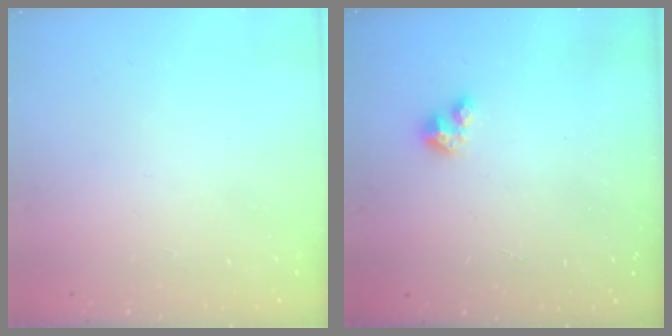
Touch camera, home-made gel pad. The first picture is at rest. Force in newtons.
{"total": 2.9, "press": 2.9, "slide": 0.2}